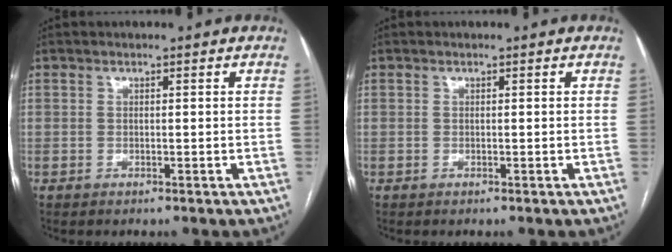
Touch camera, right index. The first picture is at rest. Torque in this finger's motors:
{"motor_torque": [0.00, 0.00, 0.00, 0.00]}